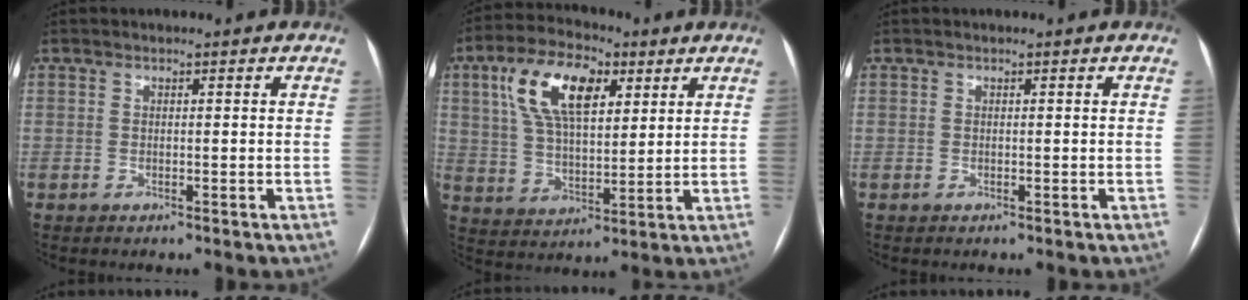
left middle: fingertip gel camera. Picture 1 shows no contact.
{"total": 13.2, "force": [5.5, 5.9, 10.4], "torque": [-0.204, 0.028, 0.100]}
{"total": 0.0}